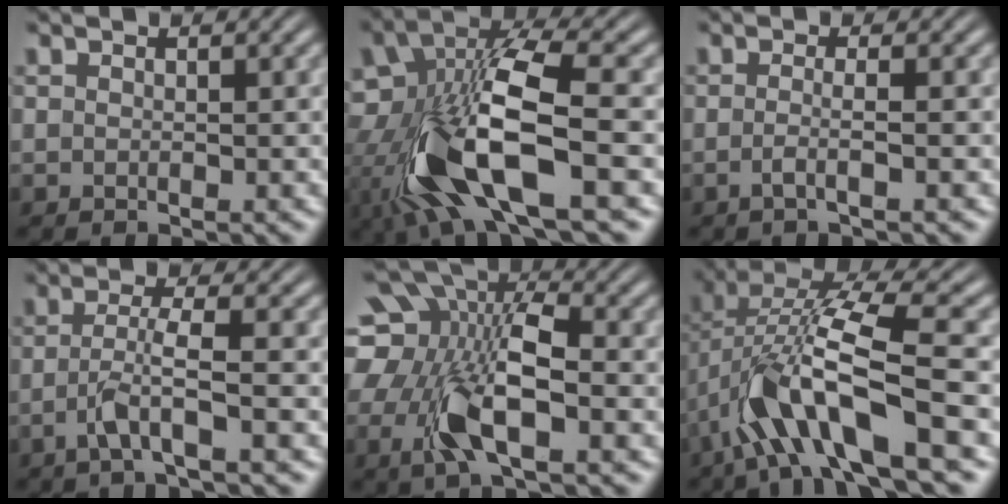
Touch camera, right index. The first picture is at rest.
{"total": 10.9, "force": [-1.5, 5.7, 9.1], "torque": [-0.196, -0.024, -0.014]}
{"total": 1.9, "force": [-1.3, -0.5, 1.3], "torque": [-0.033, -0.011, -0.020]}
{"total": 3.0, "force": [-1.7, -0.4, 2.4], "torque": [-0.051, -0.003, -0.028]}
{"total": 9.7, "force": [0.3, 6.7, 7.1], "torque": [-0.153, -0.017, 0.004]}
{"total": 7.1, "force": [-1.1, 2.8, 6.4], "torque": [-0.140, -0.013, -0.011]}